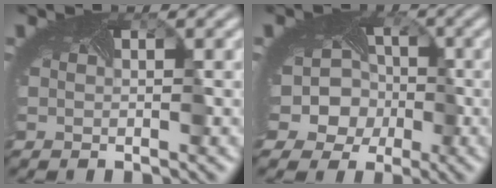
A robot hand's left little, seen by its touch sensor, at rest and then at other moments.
{"total": 12.6, "force": [-2.1, 11.1, 5.5], "torque": [-0.126, -0.003, -0.065]}